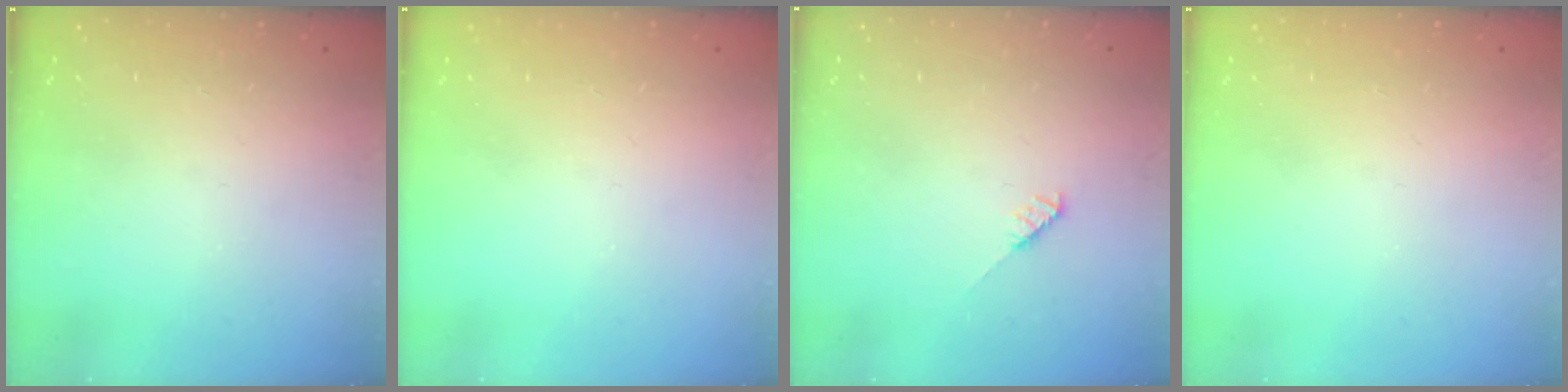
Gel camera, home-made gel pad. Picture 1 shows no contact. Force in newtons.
{"total": 0.0}
{"total": 4.1, "press": 4.1, "slide": 0.3}
{"total": 0.0}